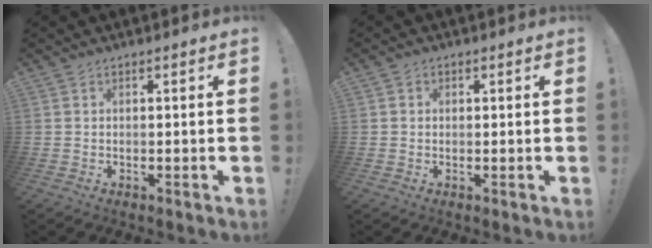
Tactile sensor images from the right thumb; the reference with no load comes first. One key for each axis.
{"total": 1.1, "fx": 0.1, "fy": 1.0, "fz": 0.3, "tx": -0.001, "ty": 0.001, "tz": 0.001}